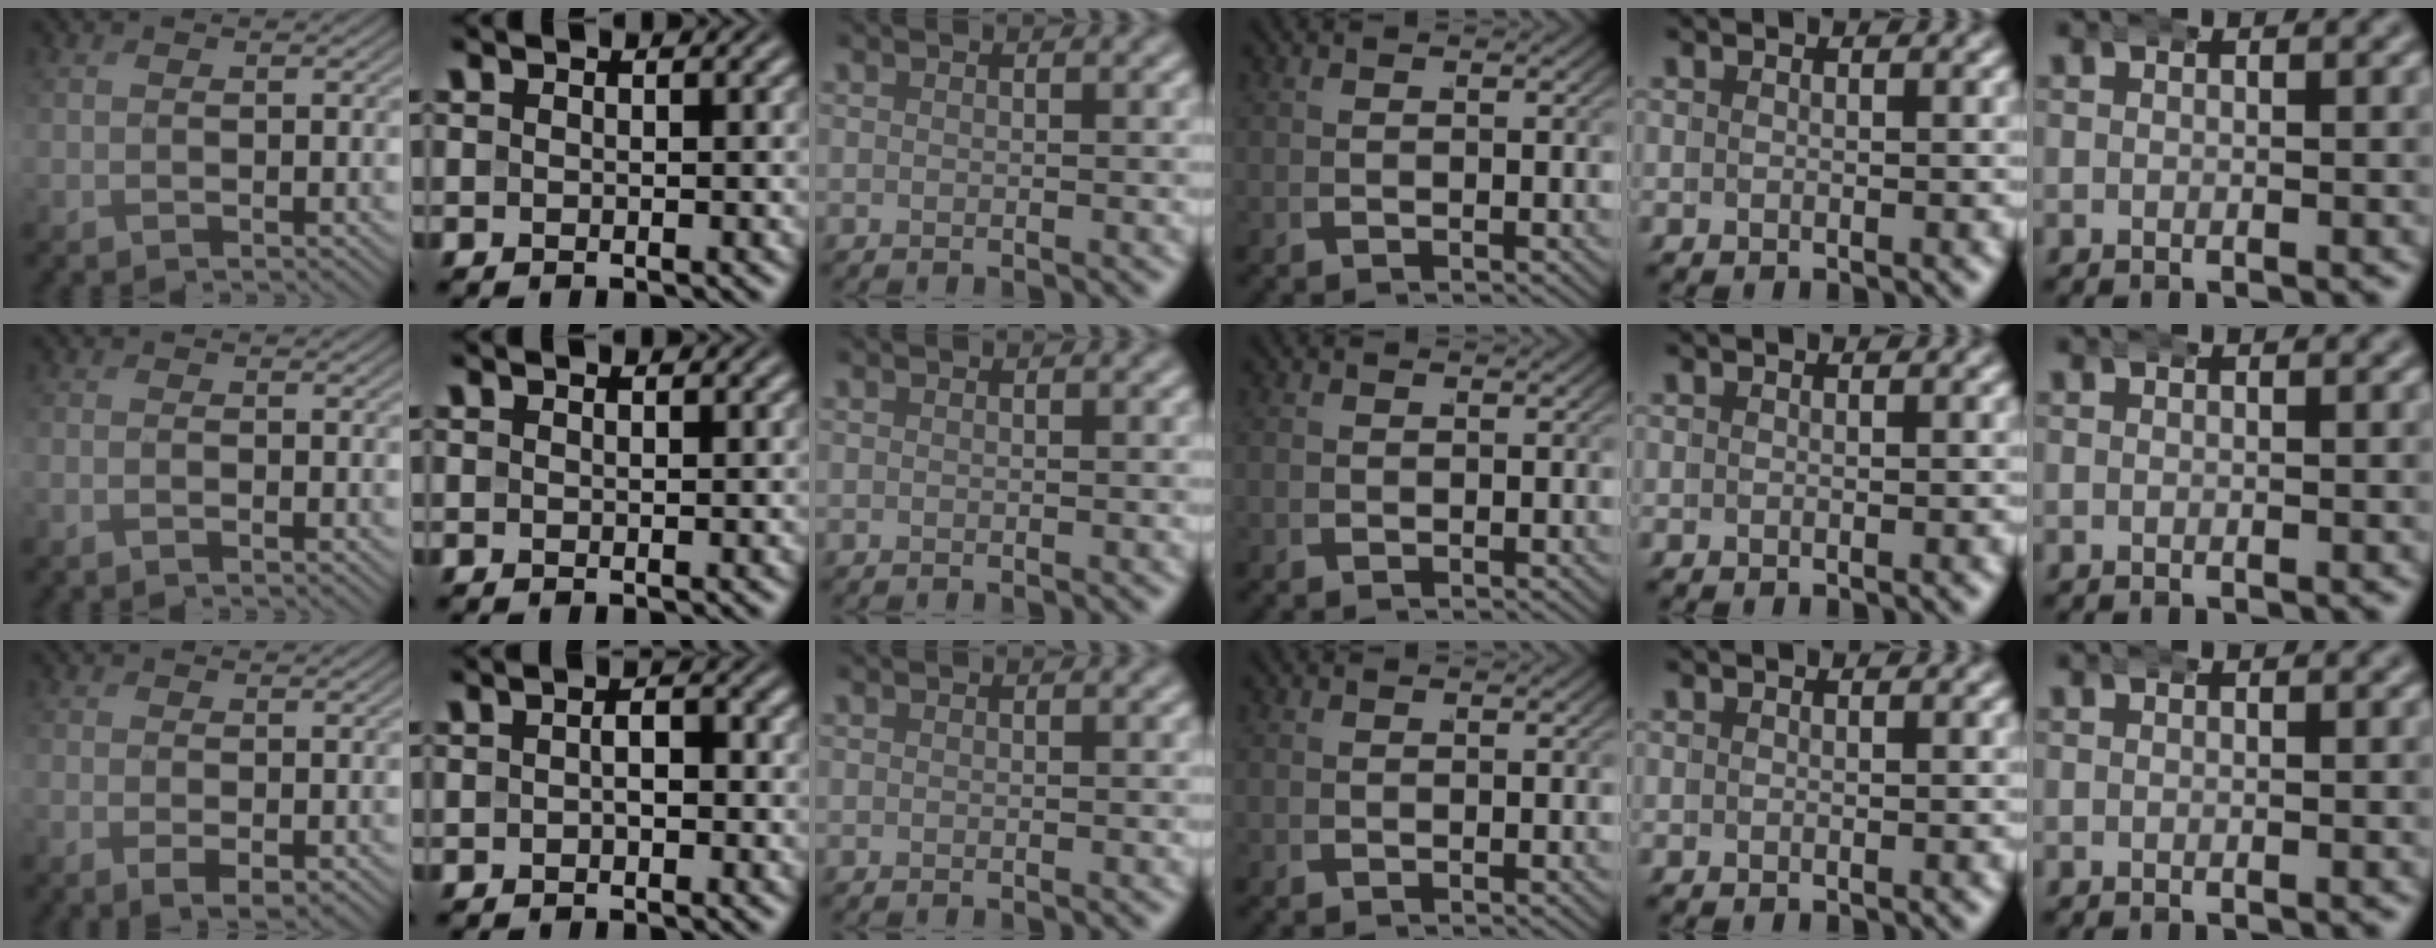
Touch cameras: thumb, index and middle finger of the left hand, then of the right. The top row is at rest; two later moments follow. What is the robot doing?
{"motion": "wrap", "object": "bandana"}